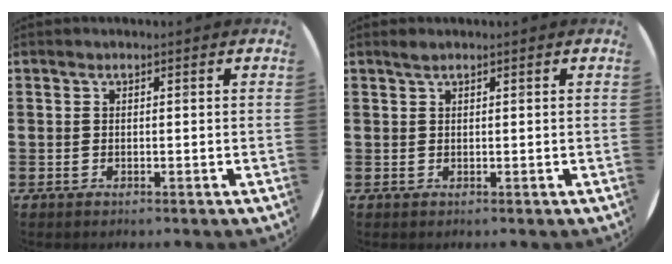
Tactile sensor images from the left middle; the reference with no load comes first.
{"total": 0.6, "force": [0.6, 0.0, 0.3], "torque": [-0.006, 0.000, 0.011]}